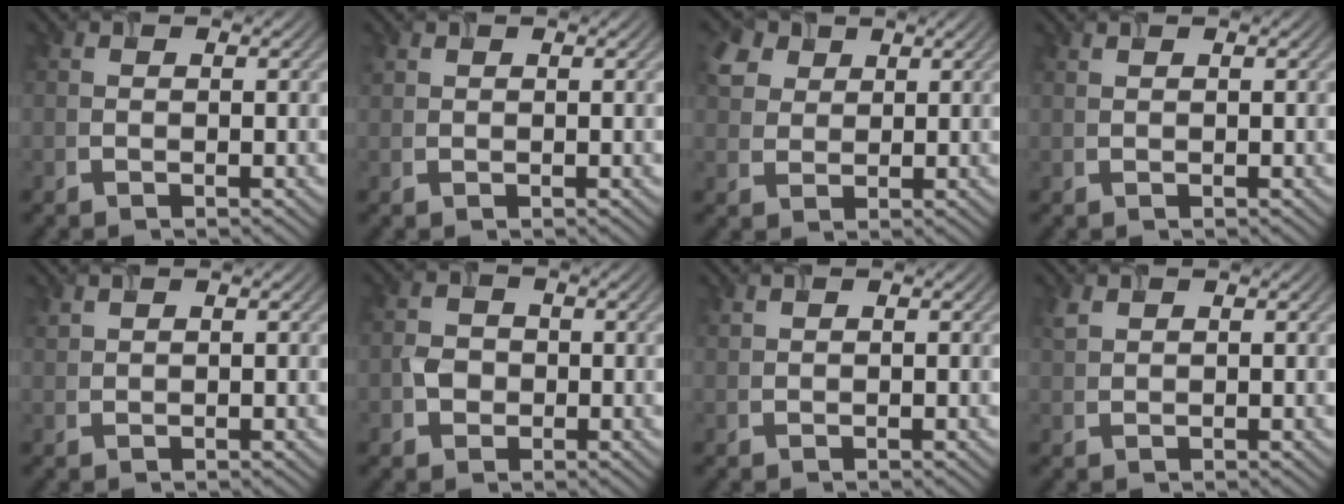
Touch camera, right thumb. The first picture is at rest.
{"total": 0.7, "force": [0.6, 0.4, 0.2], "torque": [-0.009, 0.000, 0.015]}
{"total": 4.7, "force": [2.4, 3.3, 2.2], "torque": [-0.066, 0.010, 0.050]}
{"total": 0.5, "force": [0.5, 0.0, 0.3], "torque": [-0.009, 0.005, 0.009]}
{"total": 1.1, "force": [1.0, 0.2, 0.4], "torque": [-0.018, 0.004, 0.026]}
{"total": 2.5, "force": [-0.5, 2.3, 1.0], "torque": [-0.019, -0.002, -0.013]}
{"total": 0.8, "force": [0.7, 0.1, 0.3], "torque": [-0.014, 0.005, 0.018]}
{"total": 1.5, "force": [1.1, 0.6, 0.7], "torque": [-0.025, 0.001, 0.028]}